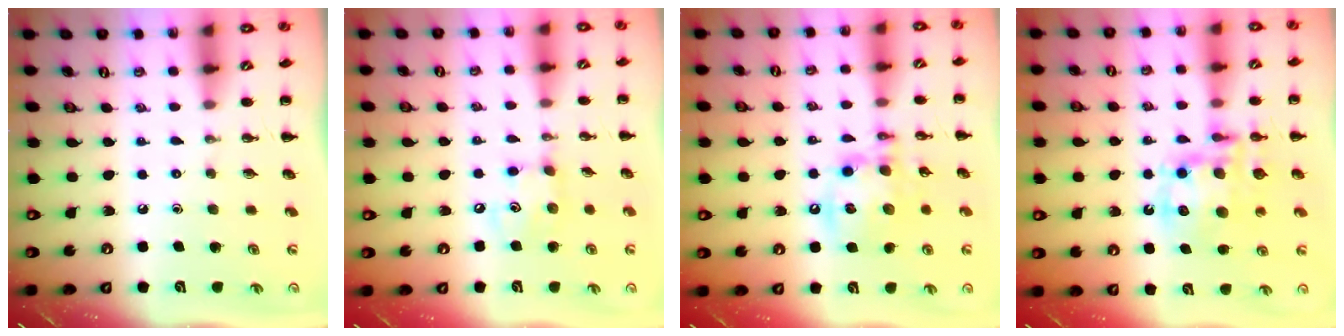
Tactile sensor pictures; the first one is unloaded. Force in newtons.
{"total": 6.3, "press": 6.3, "slide": 0.6}
{"total": 14.0, "press": 13.8, "slide": 2.3}
{"total": 14.6, "press": 14.2, "slide": 3.4}